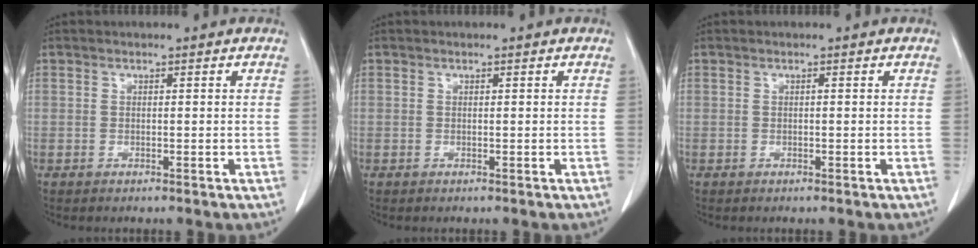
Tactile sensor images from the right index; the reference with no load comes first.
{"total": 0.0}
{"total": 0.0}